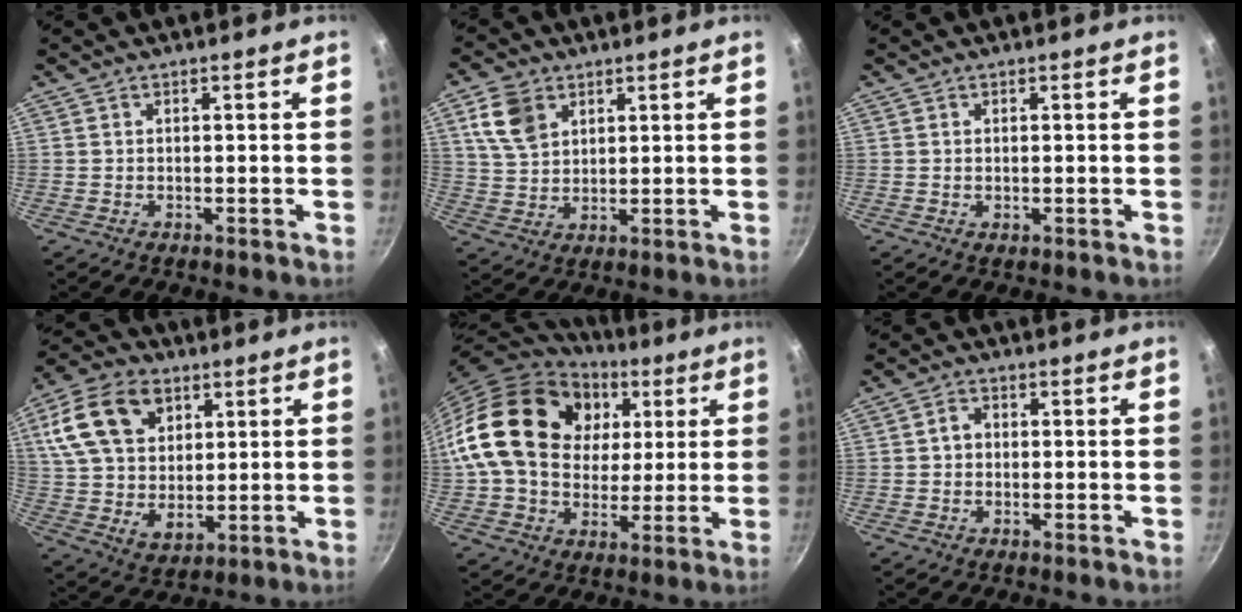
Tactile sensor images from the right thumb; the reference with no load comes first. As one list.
[{"total": 8.3, "force": [3.8, 5.8, 4.6], "torque": [-0.072, -0.007, 0.075]}, {"total": 0.7, "force": [0.1, 0.5, 0.5], "torque": [-0.007, -0.001, 0.000]}, {"total": 18.9, "force": [6.8, 13.2, 11.8], "torque": [-0.193, -0.008, 0.122]}, {"total": 25.0, "force": [6.3, 18.6, 15.4], "torque": [-0.256, 0.011, 0.107]}, {"total": 2.7, "force": [-0.3, 2.4, 1.2], "torque": [-0.010, 0.010, -0.010]}]